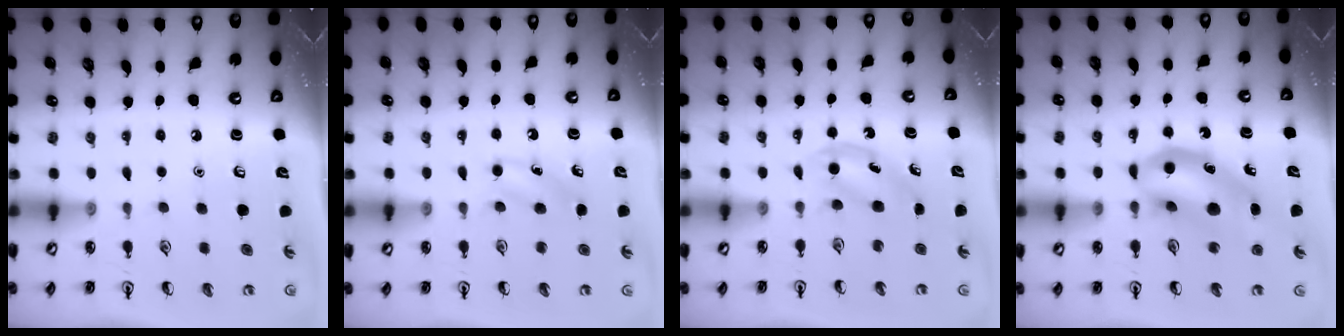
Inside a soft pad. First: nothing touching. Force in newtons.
{"total": 3.9, "press": 3.7, "slide": 1.3}
{"total": 4.5, "press": 4.2, "slide": 1.5}
{"total": 11.5, "press": 11.0, "slide": 3.5}